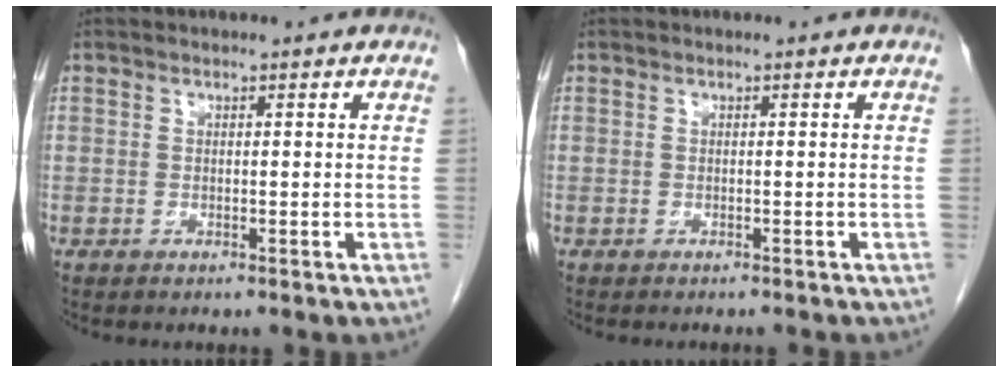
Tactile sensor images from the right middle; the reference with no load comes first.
{"total": 2.8, "force": [-2.6, 0.5, 1.0], "torque": [-0.014, -0.003, -0.031]}